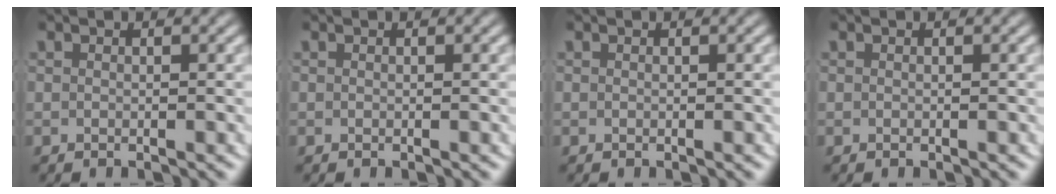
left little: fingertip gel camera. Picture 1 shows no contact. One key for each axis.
{"total": 0.0}
{"total": 0.0}
{"total": 0.0}